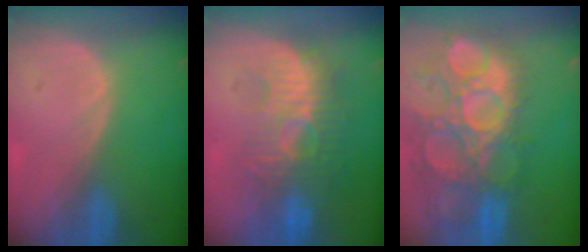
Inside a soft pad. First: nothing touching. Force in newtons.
{"total": 9.4, "press": 8.9, "slide": 2.9}
{"total": 15.1, "press": 12.6, "slide": 8.3}